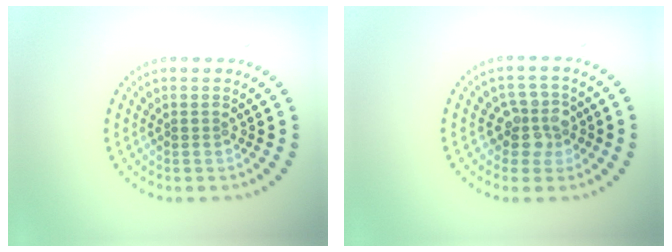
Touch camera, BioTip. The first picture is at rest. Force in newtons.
{"total": 3.0, "press": 2.7, "slide": 1.2}